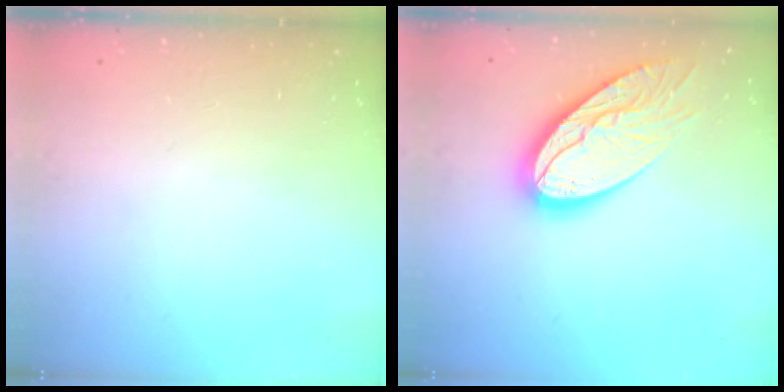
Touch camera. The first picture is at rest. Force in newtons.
{"total": 18.1, "press": 18.1, "slide": 1.4}